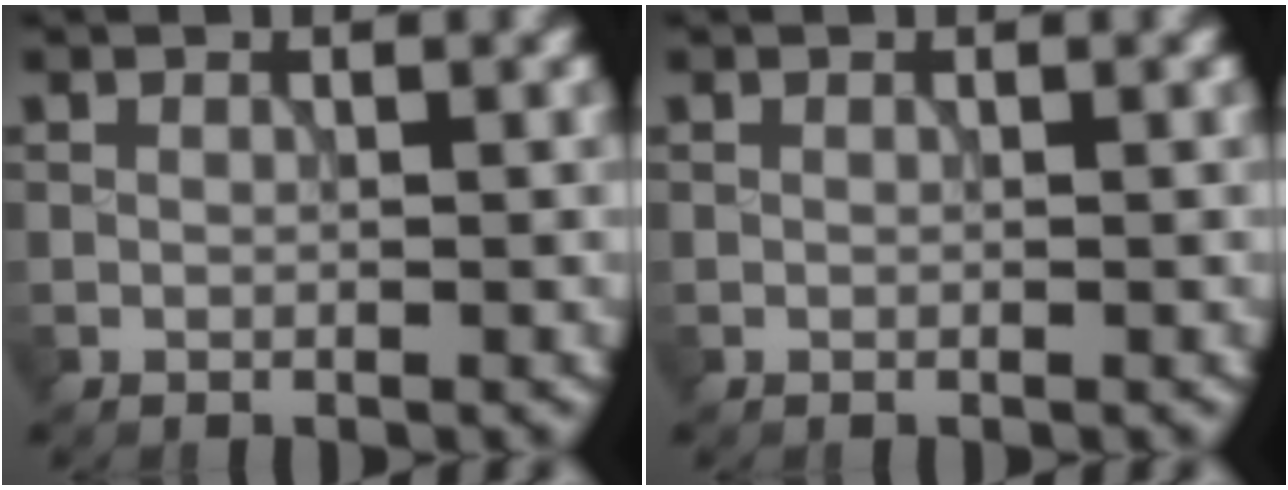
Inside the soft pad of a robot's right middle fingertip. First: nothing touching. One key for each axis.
{"total": 0.0}